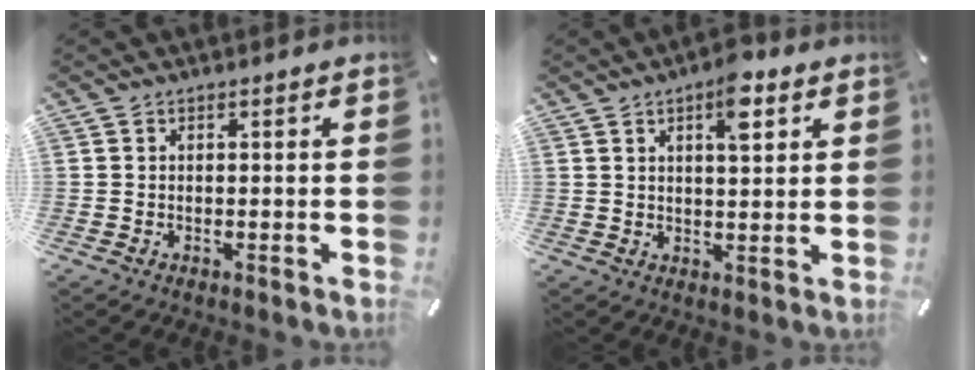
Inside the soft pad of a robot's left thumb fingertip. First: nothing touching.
{"total": 7.4, "force": [3.9, 3.1, 5.5], "torque": [-0.076, -0.010, 0.061]}